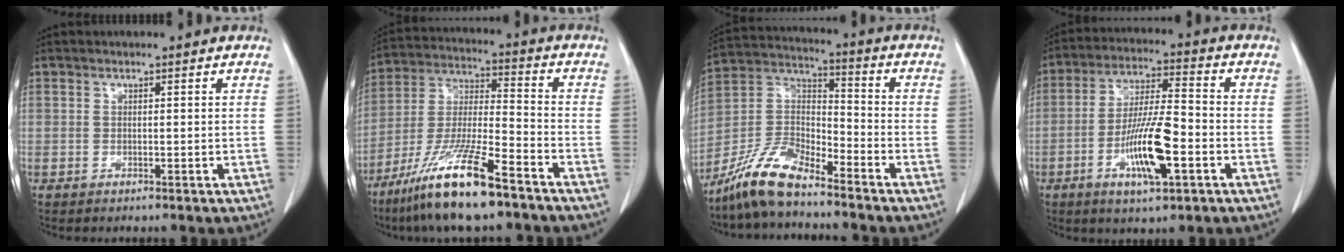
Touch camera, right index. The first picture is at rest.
{"total": 15.1, "force": [-10.2, 1.3, 11.1], "torque": [-0.234, -0.034, -0.191]}
{"total": 11.1, "force": [-9.2, 2.7, 5.7], "torque": [-0.121, 0.011, -0.180]}
{"total": 11.6, "force": [-4.0, 2.0, 10.7], "torque": [-0.201, -0.003, -0.070]}